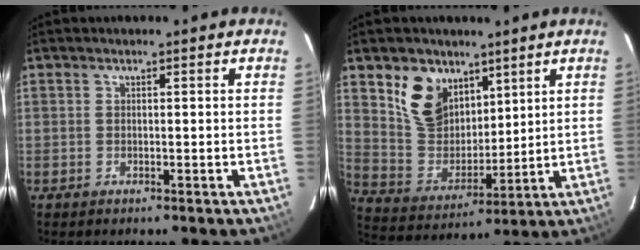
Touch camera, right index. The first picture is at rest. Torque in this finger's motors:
{"motor_torque": [0.47, 0.46, 0.26, 0.07]}